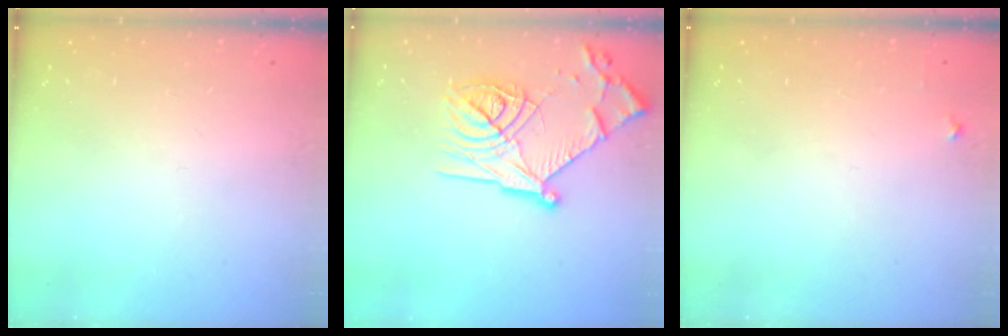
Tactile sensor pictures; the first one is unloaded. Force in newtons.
{"total": 21.2, "press": 21.2, "slide": 1.8}
{"total": 4.1, "press": 4.1, "slide": 0.6}